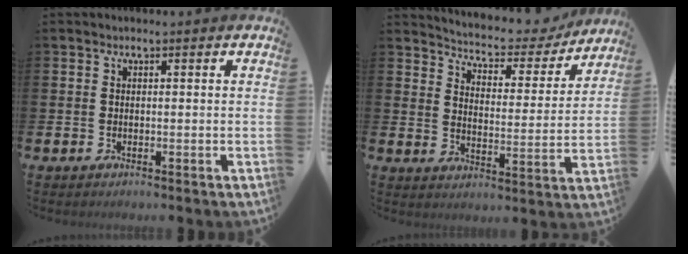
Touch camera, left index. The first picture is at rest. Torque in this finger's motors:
{"motor_torque": [1.04, -1.10, 0.10, 0.02]}